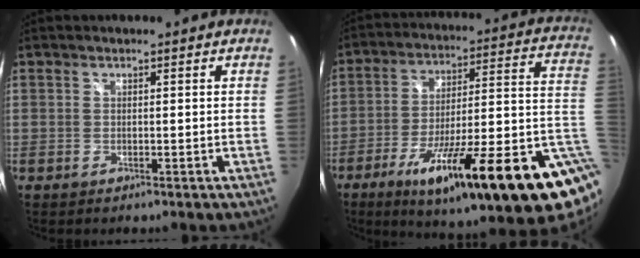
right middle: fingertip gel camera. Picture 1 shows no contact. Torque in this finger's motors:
{"motor_torque": [1.27, -0.87, 1.05, 0.21]}